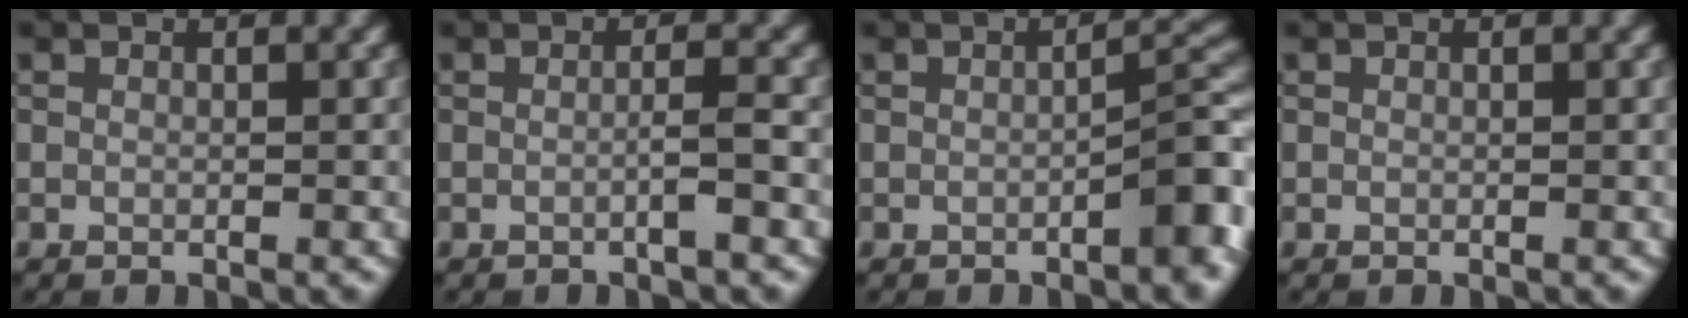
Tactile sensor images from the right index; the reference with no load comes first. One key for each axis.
{"total": 1.6, "fx": -0.6, "fy": 0.1, "fz": 1.5, "tx": -0.020, "ty": 0.010, "tz": -0.019}
{"total": 4.1, "fx": -2.0, "fy": 1.0, "fz": 3.5, "tx": -0.044, "ty": 0.018, "tz": -0.031}
{"total": 0.0}